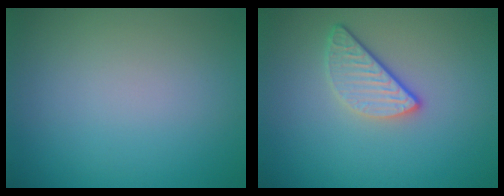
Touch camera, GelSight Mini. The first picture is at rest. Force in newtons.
{"total": 2.9, "press": 2.3, "slide": 1.7}